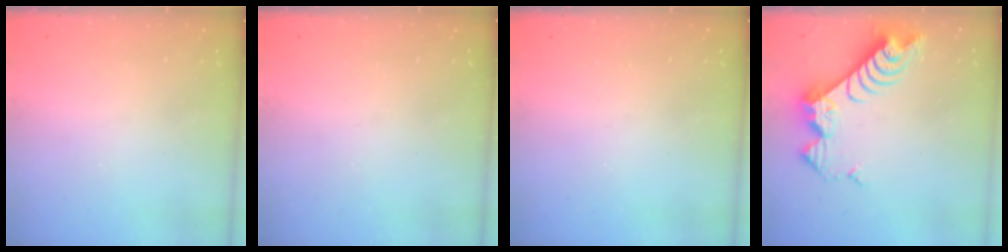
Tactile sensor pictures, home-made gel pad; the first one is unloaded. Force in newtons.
{"total": 0.0}
{"total": 0.0}
{"total": 10.4, "press": 10.4, "slide": 1.1}